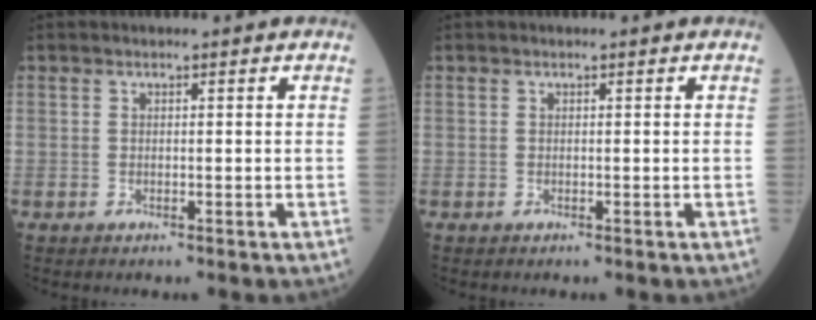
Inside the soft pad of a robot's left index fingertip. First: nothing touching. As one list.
[{"total": 0.0}]